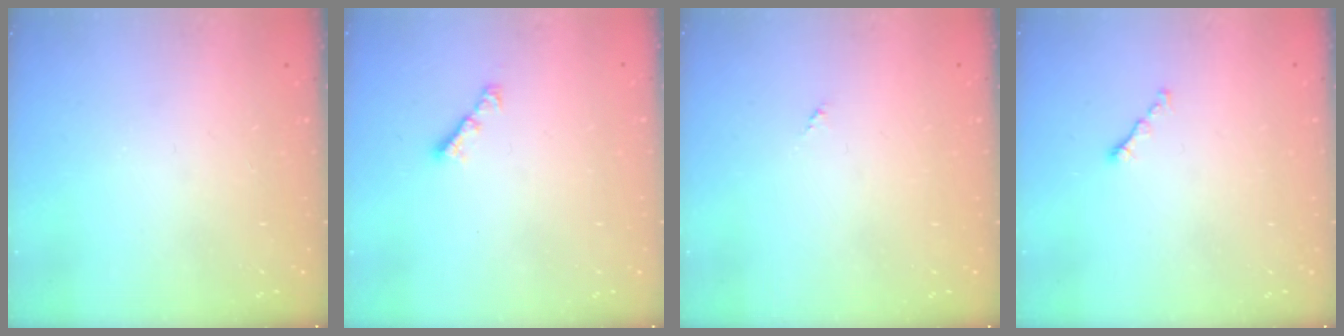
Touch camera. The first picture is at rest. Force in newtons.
{"total": 2.8, "press": 2.8, "slide": 0.7}
{"total": 0.0}
{"total": 0.8, "press": 0.6, "slide": 0.4}